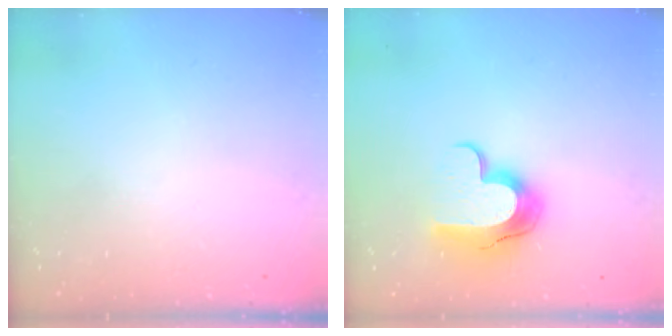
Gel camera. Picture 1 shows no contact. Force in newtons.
{"total": 12.5, "press": 12.5, "slide": 0.7}